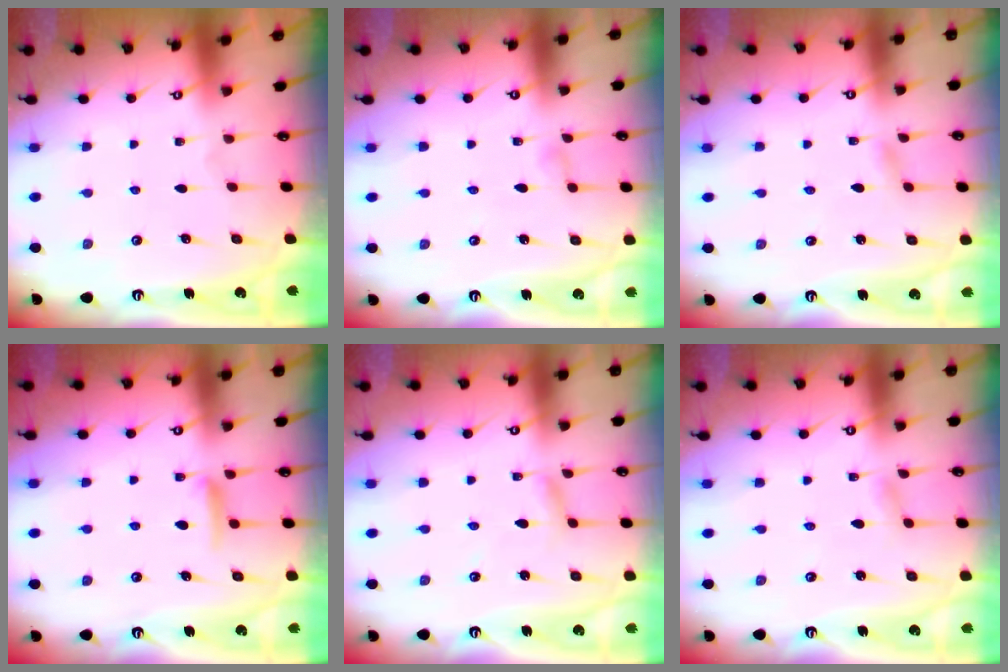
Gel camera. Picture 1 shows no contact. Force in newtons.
{"total": 3.1, "press": 3.0, "slide": 0.3}
{"total": 1.3, "press": 1.3, "slide": 0.1}
{"total": 6.3, "press": 6.3, "slide": 0.9}
{"total": 2.3, "press": 2.3, "slide": 0.1}
{"total": 2.9, "press": 2.9, "slide": 0.4}